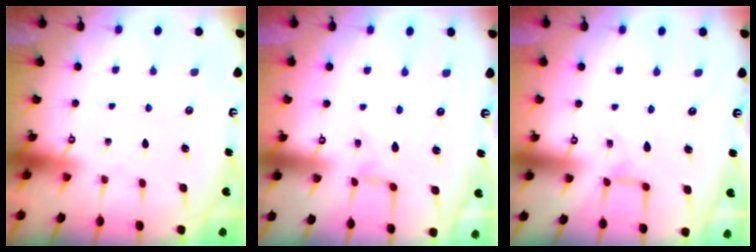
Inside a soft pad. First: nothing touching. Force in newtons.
{"total": 0.6, "press": 0.6, "slide": 0.2}
{"total": 1.9, "press": 1.8, "slide": 0.5}